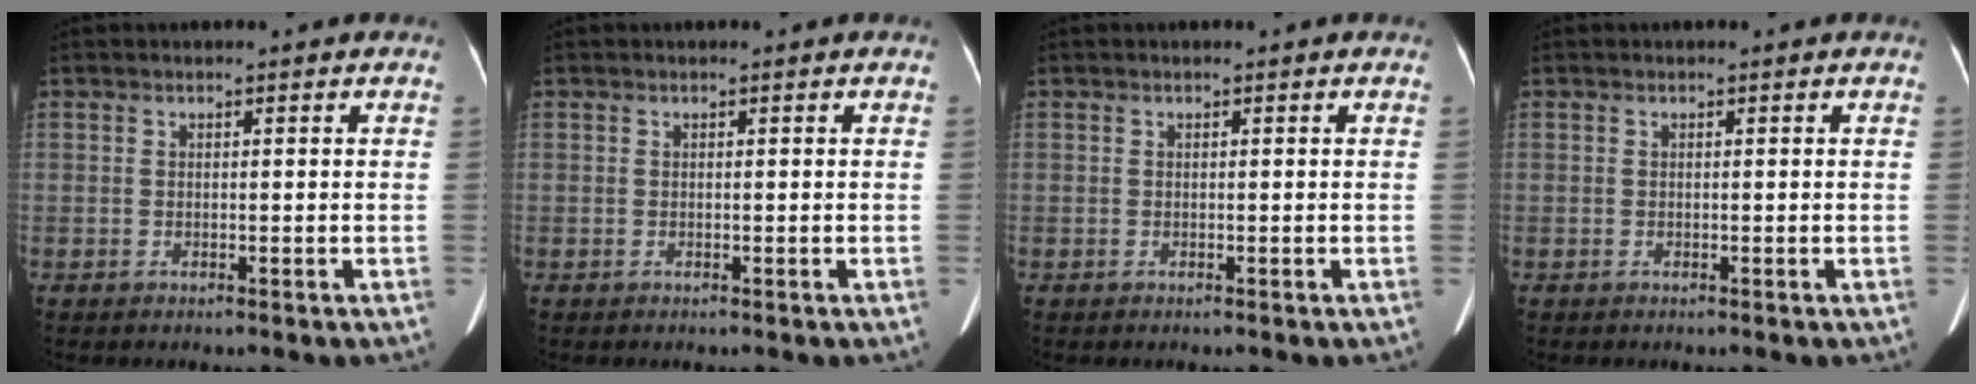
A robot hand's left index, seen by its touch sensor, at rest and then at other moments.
{"total": 0.0}
{"total": 0.0}
{"total": 0.0}